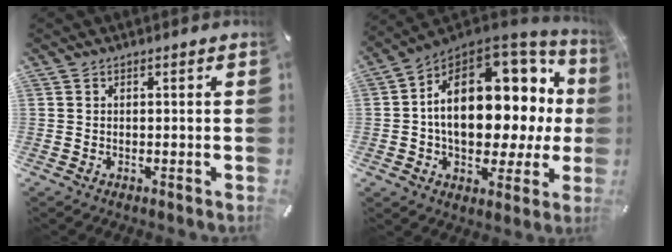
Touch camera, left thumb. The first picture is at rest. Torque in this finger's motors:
{"motor_torque": [2.48, 2.53, 2.48, -0.29, 0.72]}